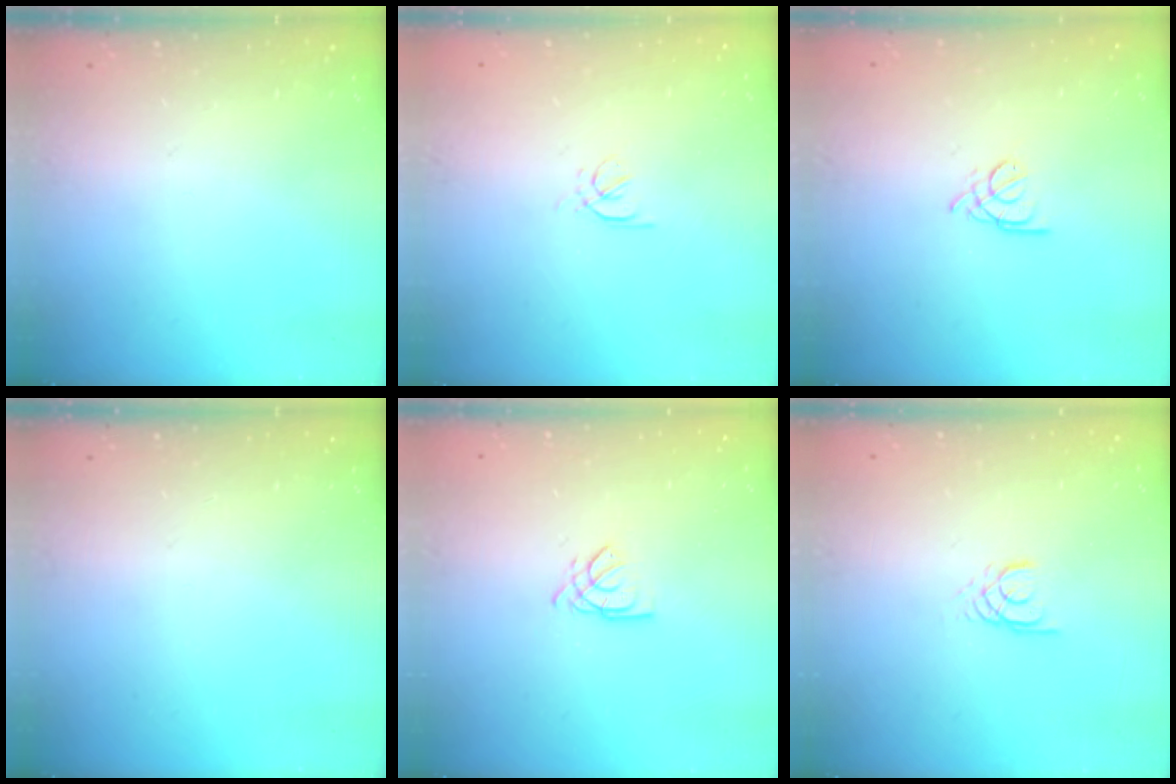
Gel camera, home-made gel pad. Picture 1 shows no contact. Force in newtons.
{"total": 1.6, "press": 1.5, "slide": 0.5}
{"total": 2.2, "press": 2.2, "slide": 0.5}
{"total": 0.0}
{"total": 2.6, "press": 2.6, "slide": 0.1}
{"total": 2.2, "press": 2.2, "slide": 0.2}